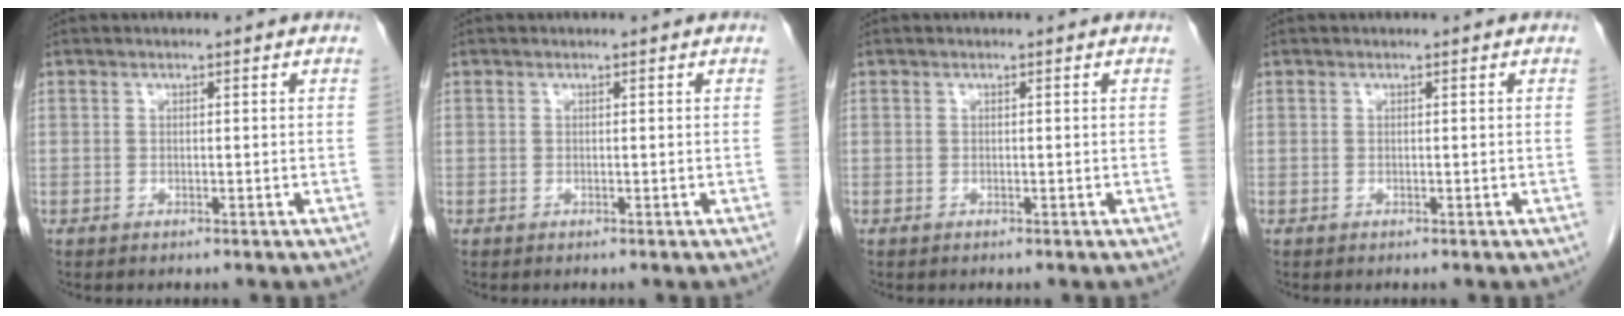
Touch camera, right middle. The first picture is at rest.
{"total": 0.0}
{"total": 0.0}
{"total": 0.0}